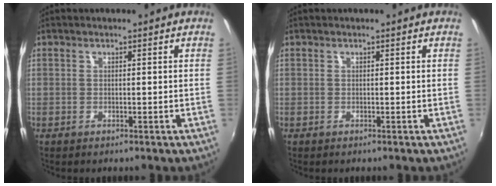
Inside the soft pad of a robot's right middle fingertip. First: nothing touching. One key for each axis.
{"total": 0.0}